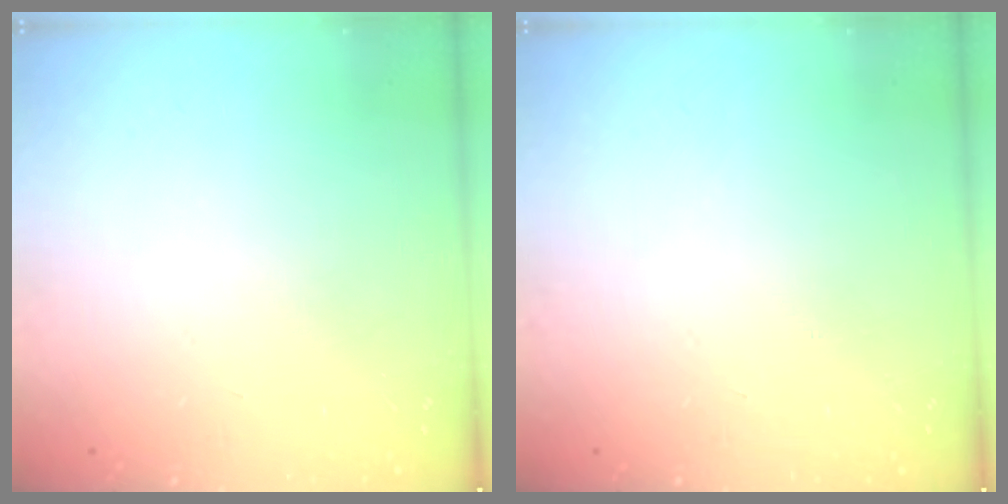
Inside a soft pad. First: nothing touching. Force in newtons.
{"total": 0.0}